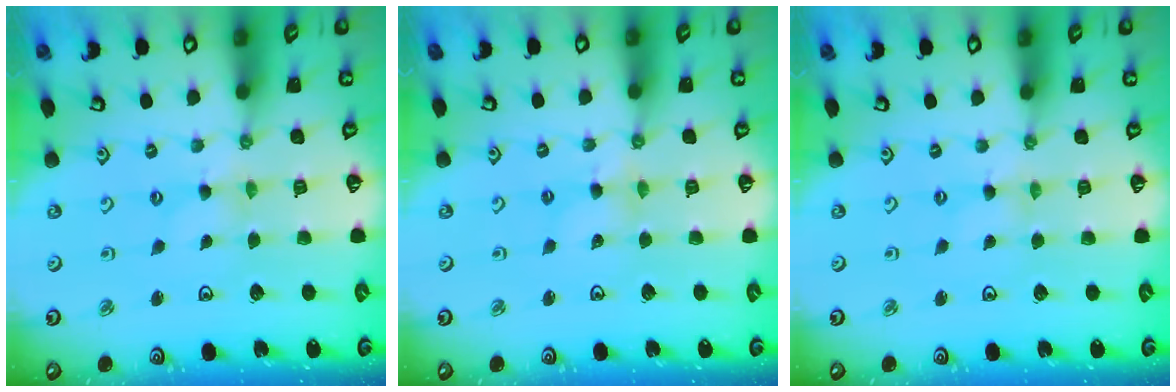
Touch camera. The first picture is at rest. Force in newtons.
{"total": 3.0, "press": 3.0, "slide": 0.3}
{"total": 0.0}